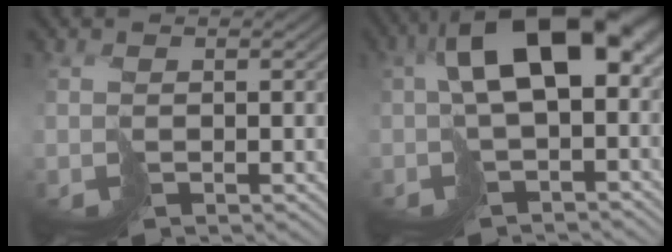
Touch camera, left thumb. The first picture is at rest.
{"total": 12.0, "force": [0.6, 5.8, 10.5], "torque": [-0.180, 0.005, 0.014]}